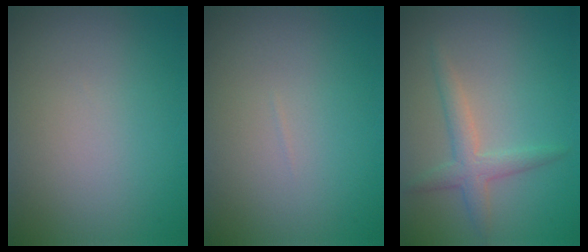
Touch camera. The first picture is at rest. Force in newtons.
{"total": 0.0}
{"total": 2.5, "press": 2.5, "slide": 0.1}